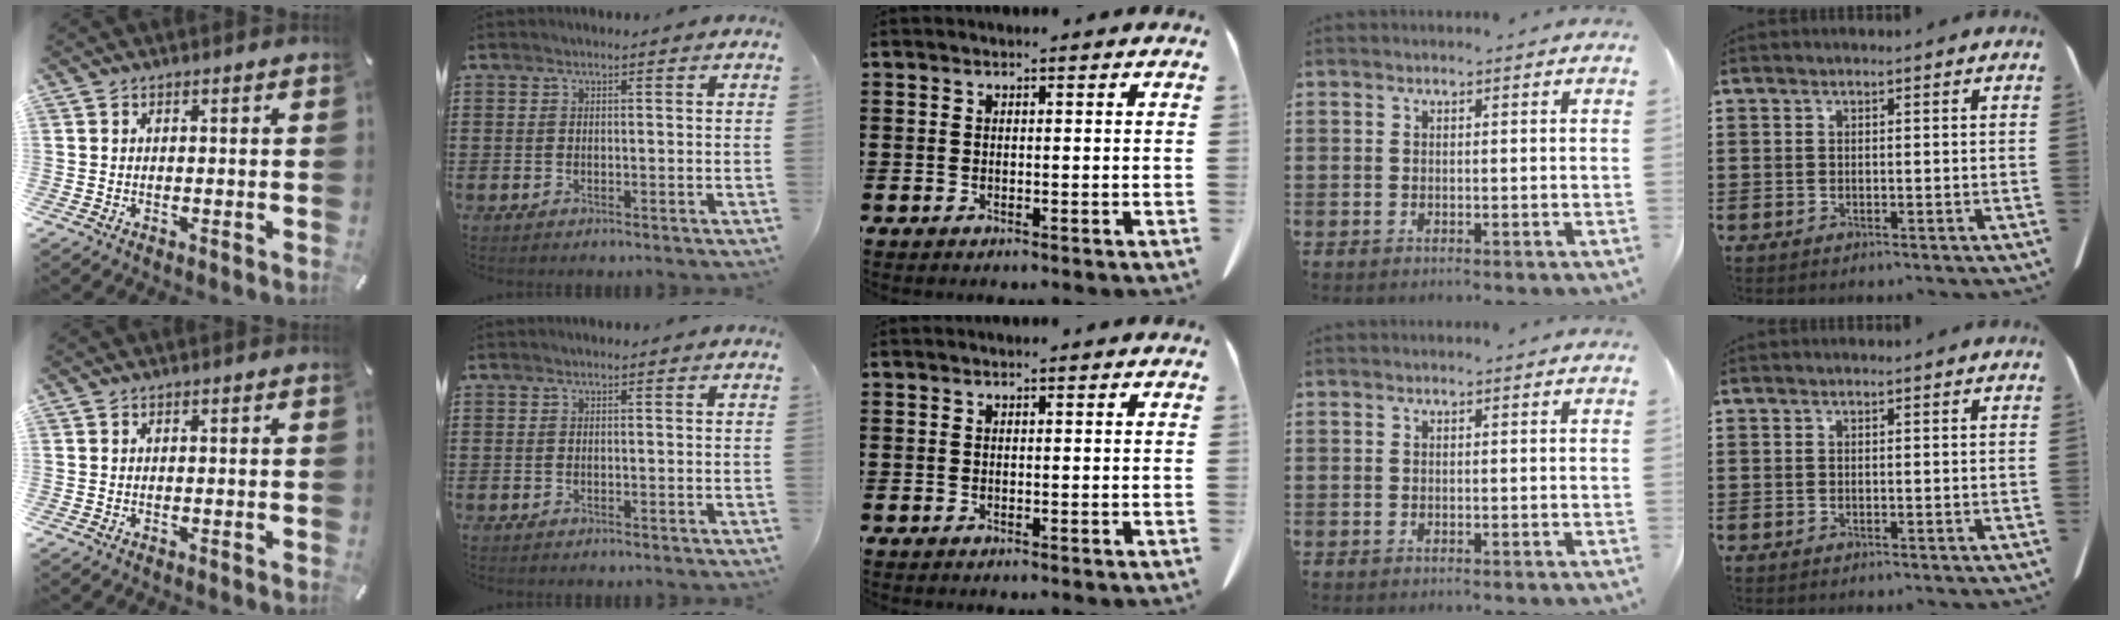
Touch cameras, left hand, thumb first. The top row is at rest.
{}